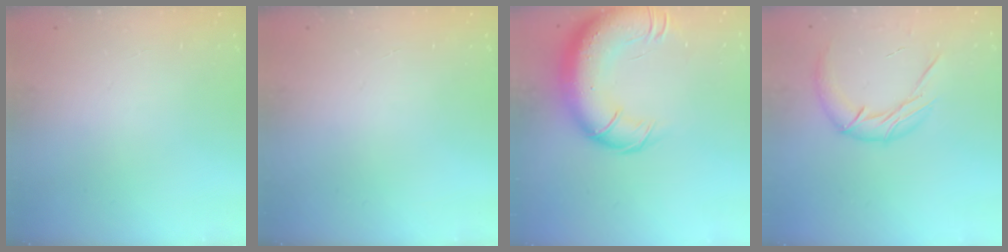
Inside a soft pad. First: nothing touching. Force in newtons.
{"total": 0.0}
{"total": 22.6, "press": 22.0, "slide": 5.3}
{"total": 11.5, "press": 11.5, "slide": 0.8}